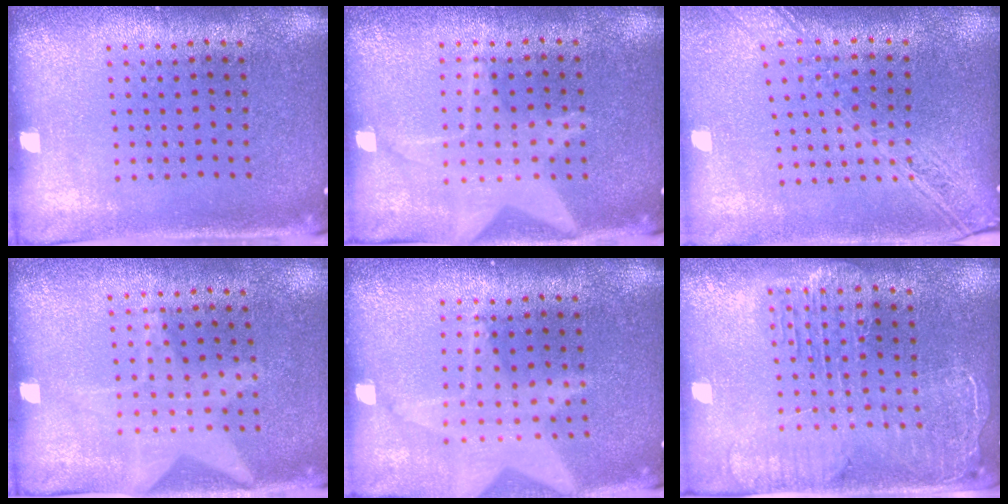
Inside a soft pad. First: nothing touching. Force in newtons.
{"total": 1.5, "press": 1.5, "slide": 0.2}
{"total": 2.3, "press": 1.9, "slide": 1.3}
{"total": 1.2, "press": 1.1, "slide": 0.3}
{"total": 1.8, "press": 1.5, "slide": 1.1}
{"total": 2.5, "press": 2.1, "slide": 1.3}